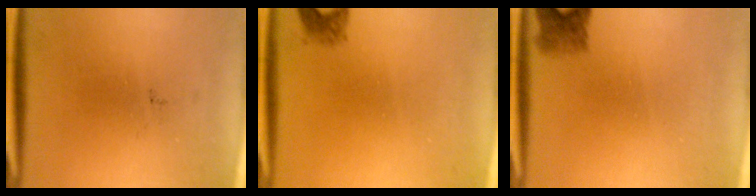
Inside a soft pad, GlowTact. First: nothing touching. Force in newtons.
{"total": 1.5}
{"total": 2.7}